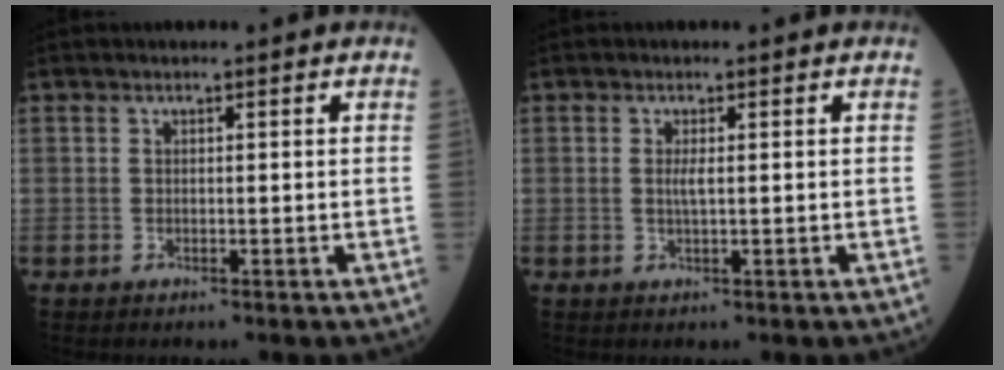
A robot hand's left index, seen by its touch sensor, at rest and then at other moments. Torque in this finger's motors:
{"motor_torque": [0.36, -0.23, 0.01, 0.01]}